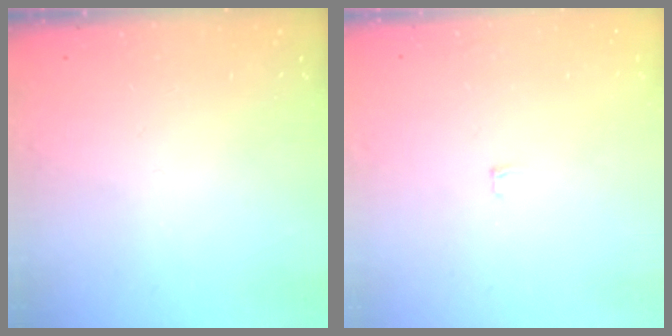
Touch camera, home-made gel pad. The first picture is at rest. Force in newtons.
{"total": 2.4, "press": 2.4, "slide": 0.2}